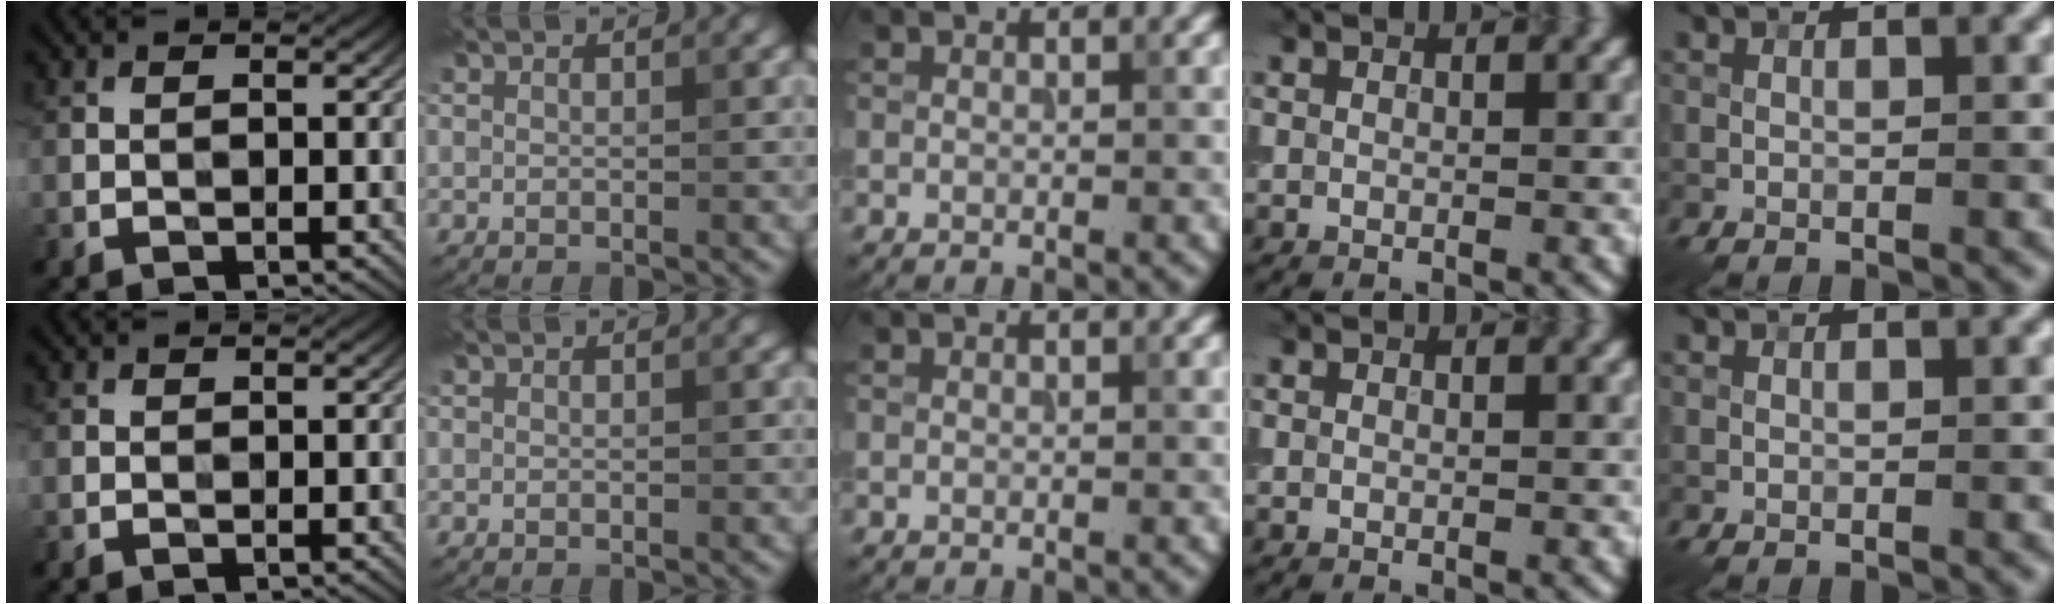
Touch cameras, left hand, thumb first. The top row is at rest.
{}